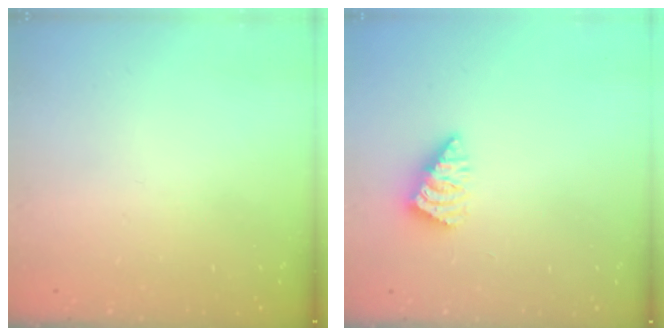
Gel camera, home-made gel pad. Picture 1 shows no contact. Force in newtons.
{"total": 2.8, "press": 2.7, "slide": 0.5}